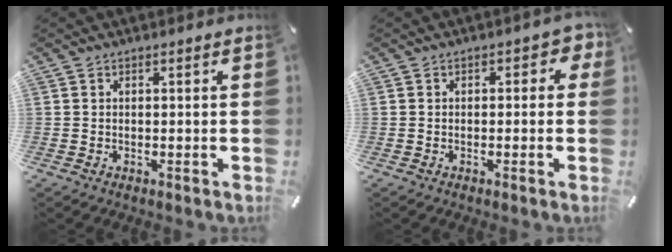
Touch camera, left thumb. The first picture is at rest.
{"total": 2.5, "force": [-0.7, 1.7, 1.8], "torque": [-0.028, 0.008, -0.017]}